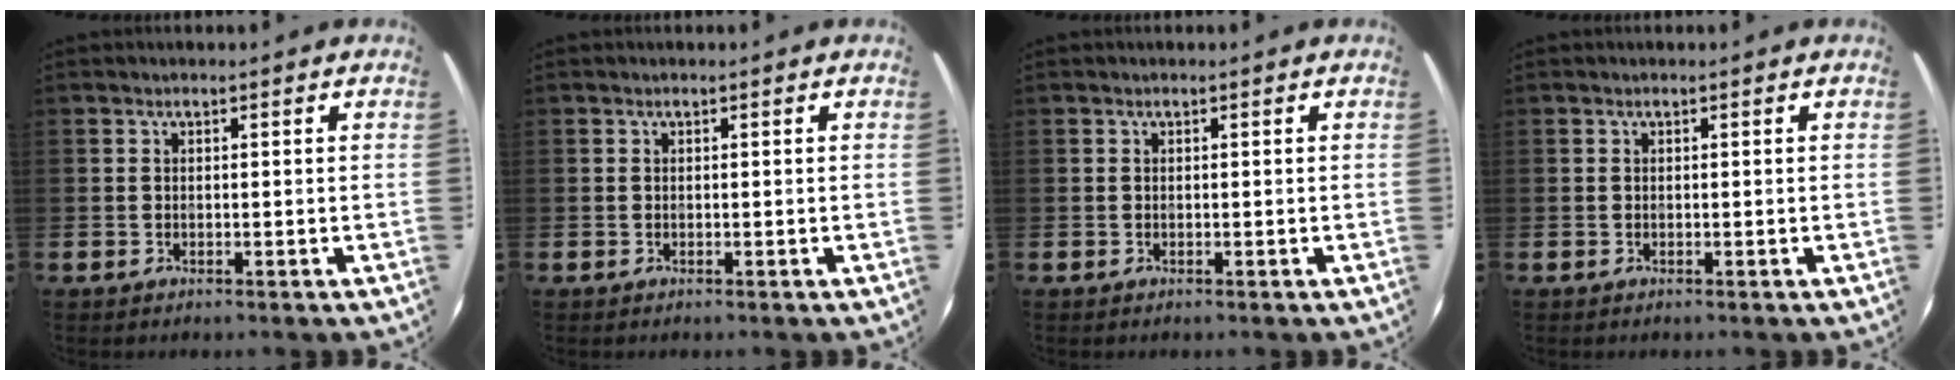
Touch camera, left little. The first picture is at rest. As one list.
[{"total": 0.0}, {"total": 0.0}, {"total": 0.0}]